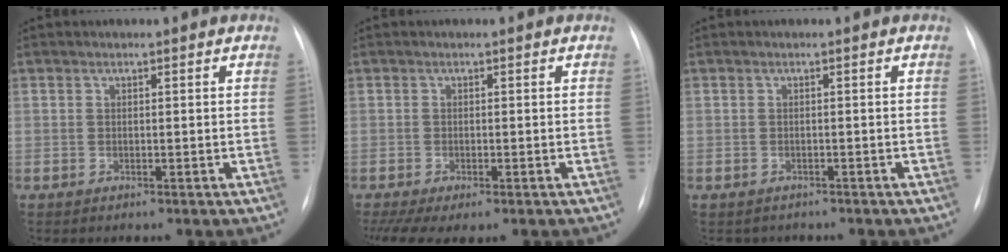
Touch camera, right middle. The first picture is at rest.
{"total": 6.6, "force": [-4.4, 2.3, 4.3], "torque": [-0.081, -0.011, -0.068]}
{"total": 2.1, "force": [-1.8, 1.2, -0.2], "torque": [-0.002, 0.003, -0.022]}